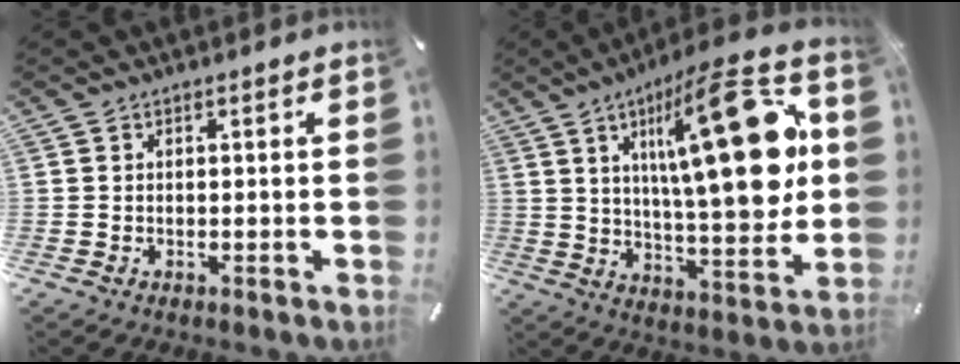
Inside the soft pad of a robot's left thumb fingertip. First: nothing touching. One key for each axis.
{"total": 28.6, "fx": 7.3, "fy": 10.2, "fz": 25.7, "tx": -0.395, "ty": -0.032, "tz": 0.100}